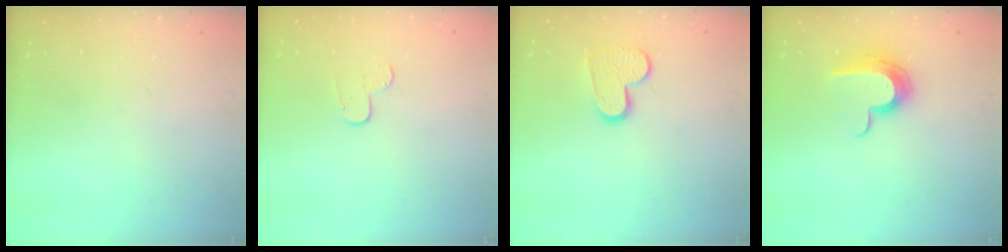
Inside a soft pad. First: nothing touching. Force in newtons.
{"total": 4.5, "press": 4.5, "slide": 0.4}
{"total": 10.8, "press": 10.7, "slide": 0.9}
{"total": 12.1, "press": 12.1, "slide": 0.6}